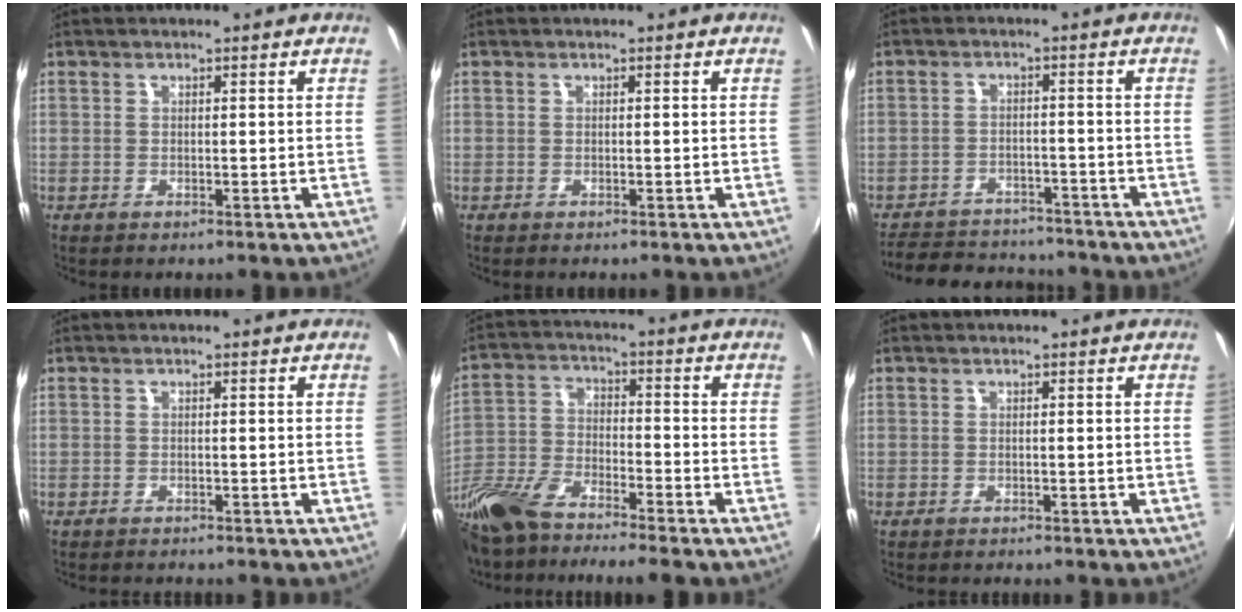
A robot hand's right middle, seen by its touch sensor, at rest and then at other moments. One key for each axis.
{"total": 0.0}
{"total": 13.3, "fx": -11.5, "fy": 5.4, "fz": 3.9, "tx": -0.104, "ty": 0.021, "tz": -0.159}
{"total": 1.9, "fx": -1.8, "fy": 0.5, "fz": 0.4, "tx": -0.015, "ty": -0.011, "tz": -0.030}
{"total": 15.0, "fx": -12.0, "fy": 3.4, "fz": 8.3, "tx": -0.191, "ty": -0.029, "tz": -0.232}
{"total": 0.9, "fx": -0.8, "fy": 0.3, "fz": 0.1, "tx": -0.006, "ty": -0.003, "tz": -0.013}